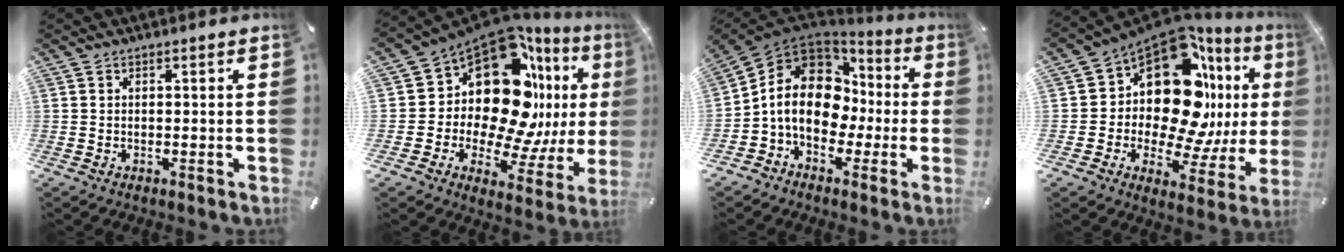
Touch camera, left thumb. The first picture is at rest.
{"total": 20.2, "force": [7.8, 12.7, 13.6], "torque": [-0.227, -0.093, 0.133]}
{"total": 14.1, "force": [-0.5, 11.4, 8.2], "torque": [-0.173, 0.006, -0.008]}
{"total": 19.1, "force": [6.2, 12.1, 13.4], "torque": [-0.216, -0.085, 0.100]}